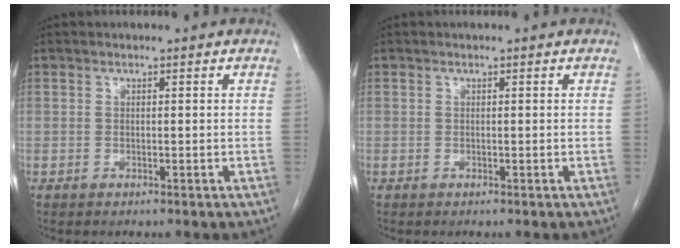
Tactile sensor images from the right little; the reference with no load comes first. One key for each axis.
{"total": 0.0}